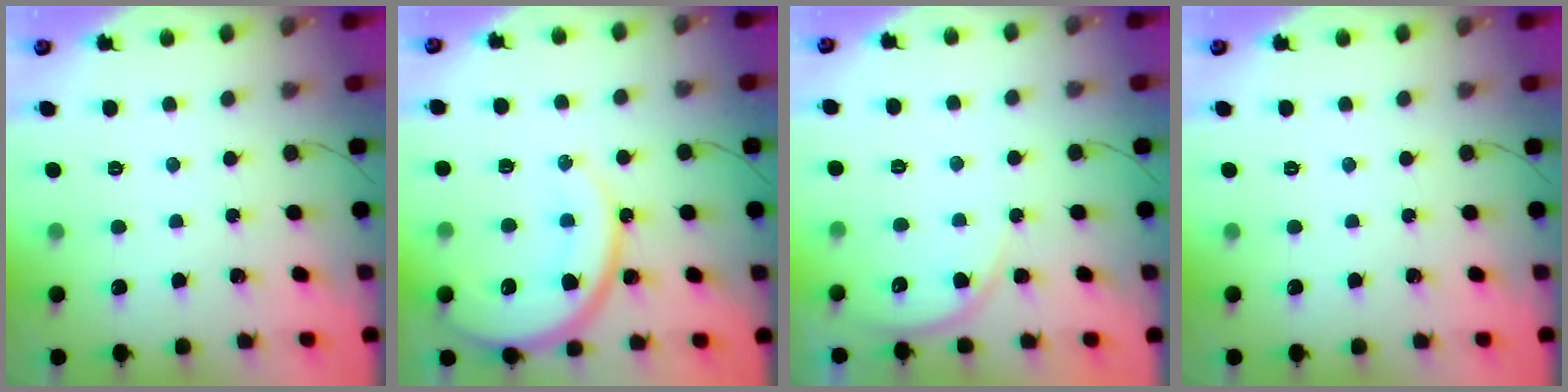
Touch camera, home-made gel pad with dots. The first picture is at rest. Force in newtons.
{"total": 15.4, "press": 15.3, "slide": 1.6}
{"total": 5.9, "press": 5.9, "slide": 0.4}
{"total": 0.0}